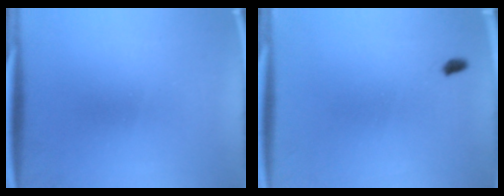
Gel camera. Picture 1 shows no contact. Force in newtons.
{"total": 1.1}